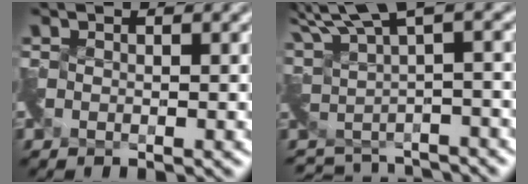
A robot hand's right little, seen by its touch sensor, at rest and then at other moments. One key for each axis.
{"total": 4.1, "fx": 1.7, "fy": 1.7, "fz": 3.3, "tx": -0.068, "ty": -0.019, "tz": 0.053}